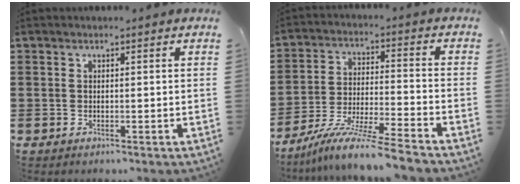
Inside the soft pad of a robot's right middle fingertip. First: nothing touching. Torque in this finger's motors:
{"motor_torque": [2.14, 0.00, 0.37, 0.21]}